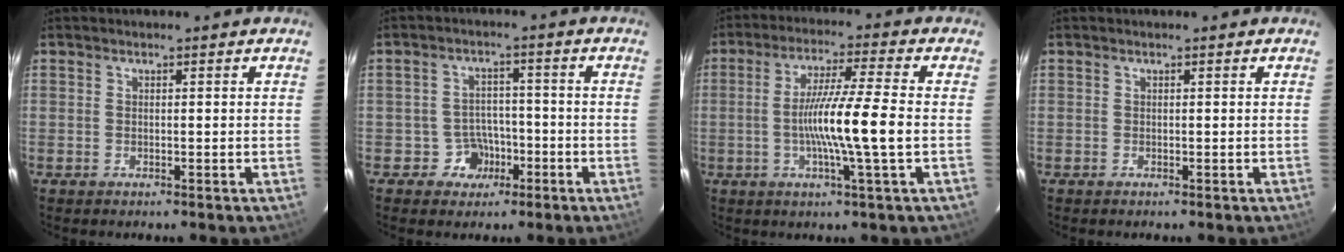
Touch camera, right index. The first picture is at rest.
{"total": 5.1, "force": [-2.5, 4.3, 0.6], "torque": [-0.021, 0.021, -0.034]}
{"total": 11.0, "force": [-1.7, -1.3, 10.7], "torque": [-0.193, -0.006, -0.035]}
{"total": 0.0}